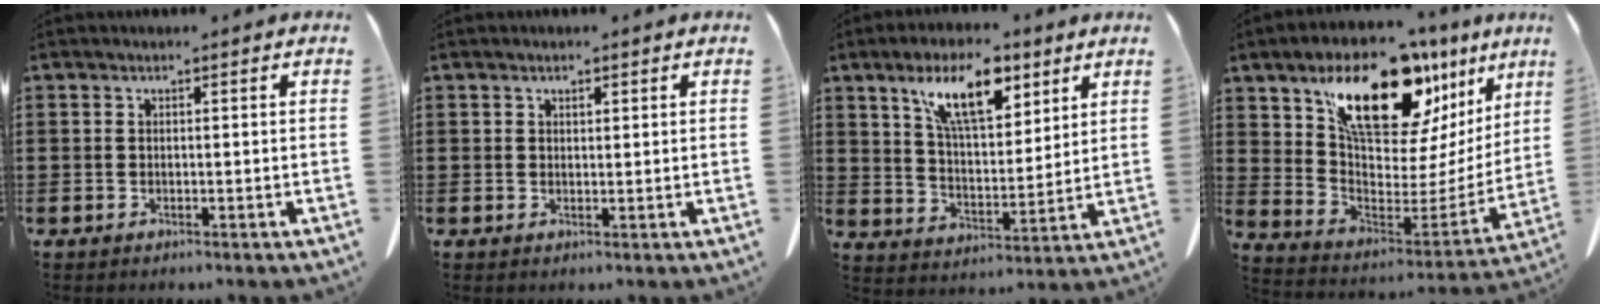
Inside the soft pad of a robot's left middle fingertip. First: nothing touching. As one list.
[{"total": 0.9, "force": [0.7, 0.4, 0.4], "torque": [-0.010, 0.001, 0.016]}, {"total": 11.2, "force": [7.0, 4.3, 7.6], "torque": [-0.150, -0.009, 0.124]}, {"total": 16.9, "force": [11.1, 7.6, 10.3], "torque": [-0.194, -0.059, 0.194]}]